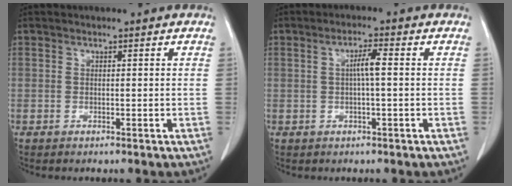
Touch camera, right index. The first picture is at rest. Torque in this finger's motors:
{"motor_torque": [0.41, -0.07, 0.26, 0.07]}